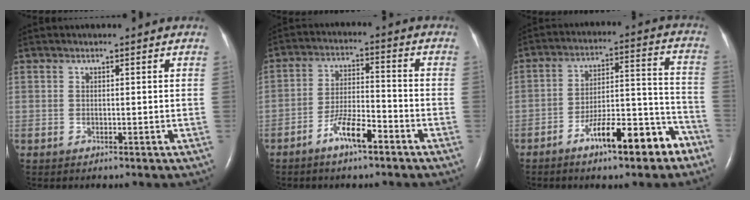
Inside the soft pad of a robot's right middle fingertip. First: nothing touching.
{"total": 6.7, "force": [-4.3, 1.3, 5.0], "torque": [-0.100, 0.002, -0.079]}
{"total": 12.5, "force": [-8.0, 2.9, 9.1], "torque": [-0.134, 0.023, -0.121]}